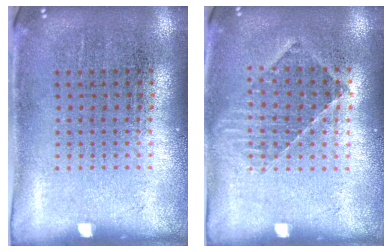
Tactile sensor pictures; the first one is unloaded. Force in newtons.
{"total": 1.0, "press": 1.0, "slide": 0.3}